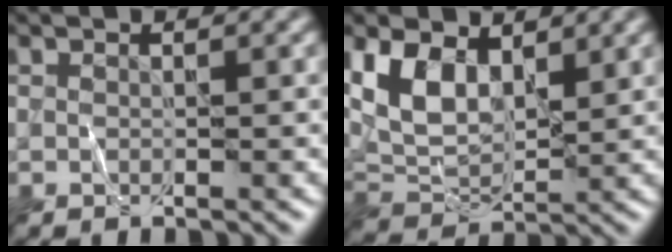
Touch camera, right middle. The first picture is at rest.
{"total": 6.1, "force": [2.7, 3.5, 4.1], "torque": [-0.088, -0.006, 0.051]}